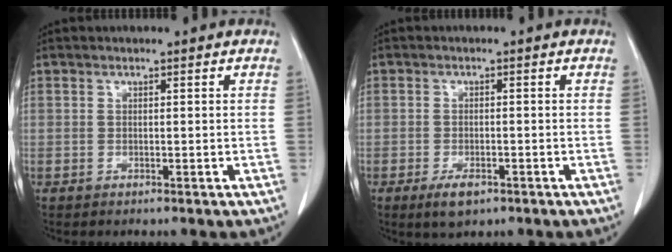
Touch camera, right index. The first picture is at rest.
{"total": 3.5, "force": [-2.0, 1.6, 2.3], "torque": [-0.043, -0.002, -0.027]}